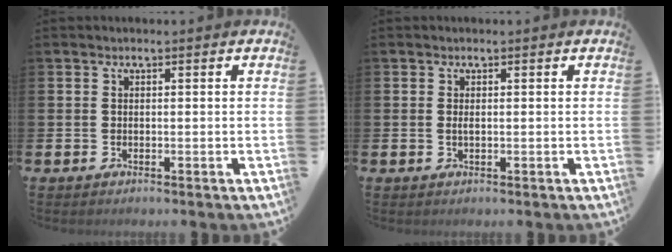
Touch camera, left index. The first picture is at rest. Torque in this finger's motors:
{"motor_torque": [0.21, 0.08, -0.05, 0.02]}